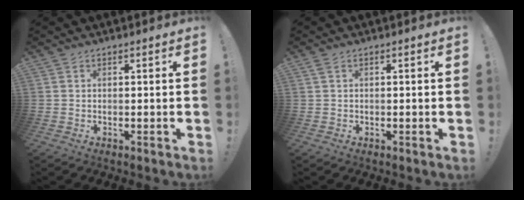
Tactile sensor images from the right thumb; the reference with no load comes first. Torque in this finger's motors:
{"motor_torque": [-0.12, -0.13, 0.00, 0.01, 0.00]}